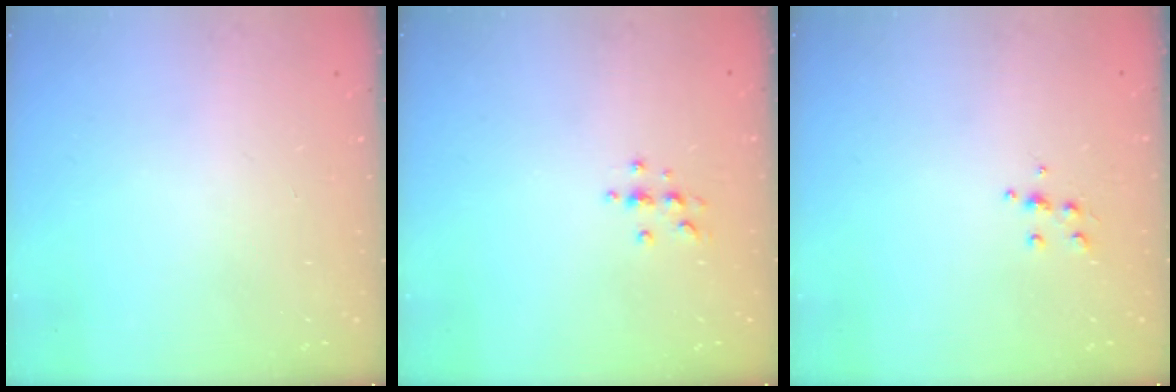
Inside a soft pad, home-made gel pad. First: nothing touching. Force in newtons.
{"total": 3.3, "press": 3.3, "slide": 0.4}
{"total": 5.5, "press": 5.4, "slide": 0.9}